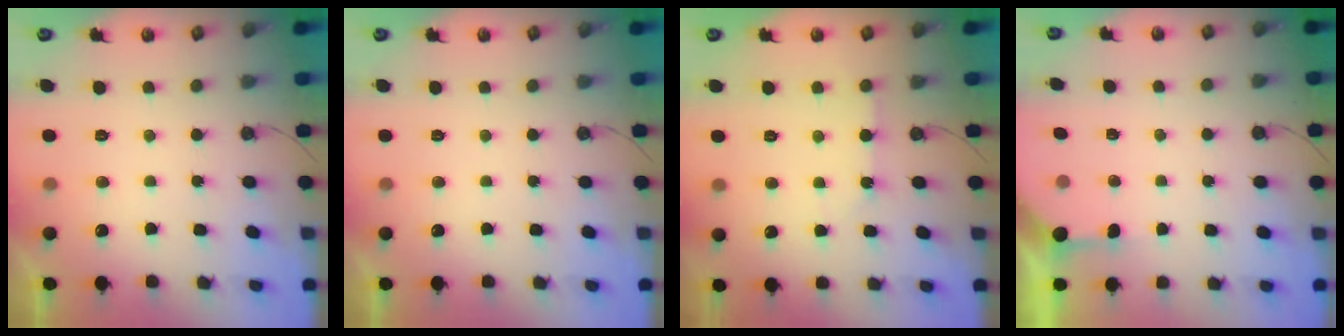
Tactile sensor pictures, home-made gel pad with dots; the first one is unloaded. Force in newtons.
{"total": 0.0}
{"total": 3.5, "press": 3.5, "slide": 0.2}
{"total": 2.9, "press": 2.8, "slide": 0.3}